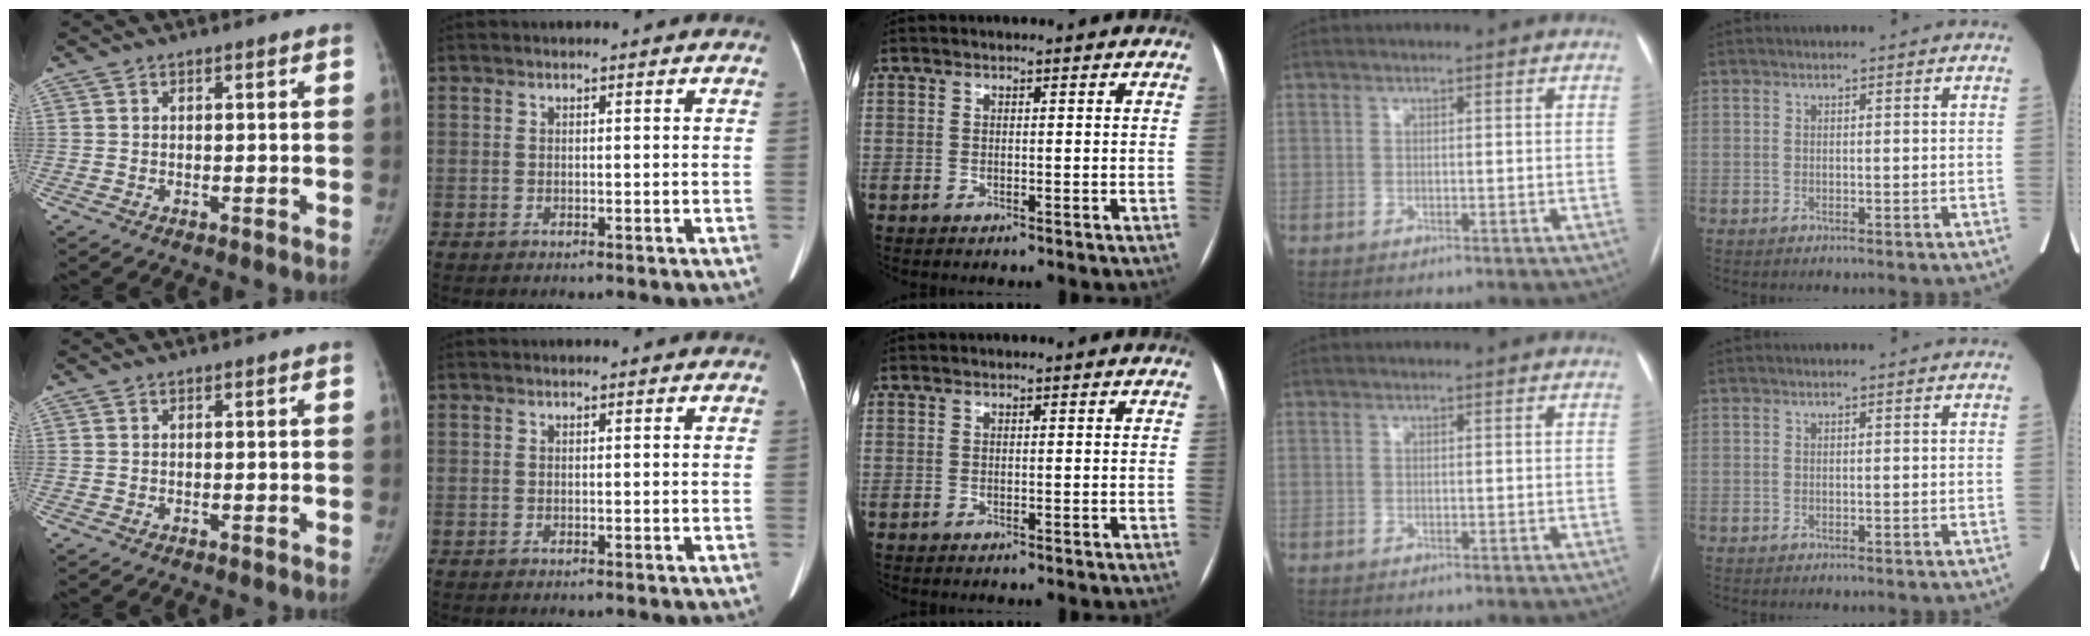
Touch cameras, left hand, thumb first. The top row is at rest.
{}